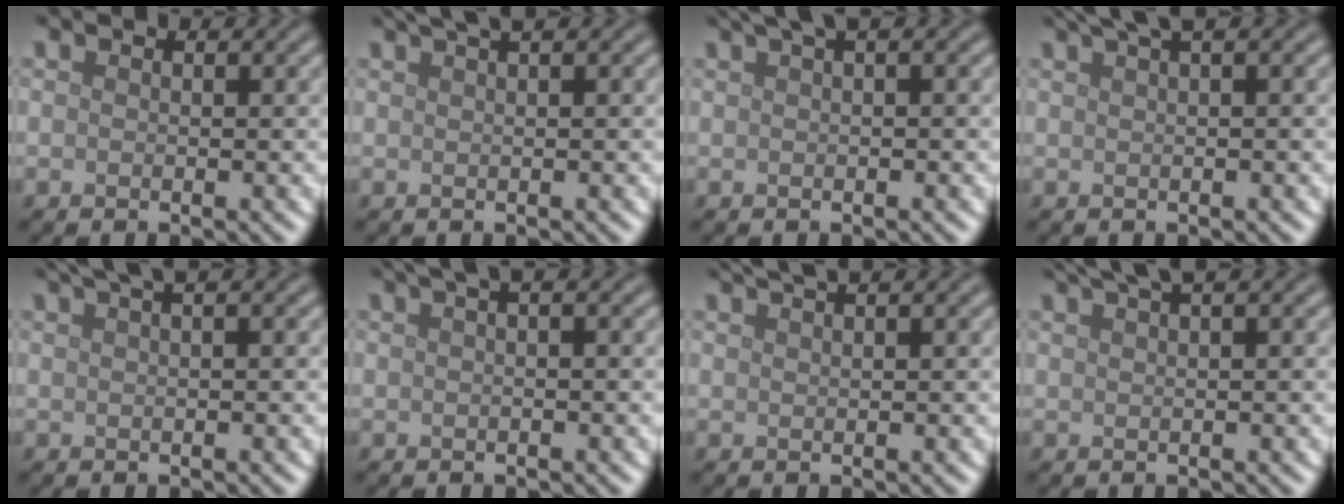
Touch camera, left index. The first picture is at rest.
{"total": 3.0, "force": [2.1, 0.7, 2.0], "torque": [-0.018, 0.007, 0.023]}
{"total": 2.7, "force": [1.5, 0.6, 2.2], "torque": [-0.028, 0.008, 0.025]}
{"total": 3.0, "force": [2.1, 0.5, 2.1], "torque": [-0.026, 0.010, 0.032]}
{"total": 3.2, "force": [2.0, 0.9, 2.3], "torque": [-0.023, 0.007, 0.025]}
{"total": 2.8, "force": [1.2, 0.8, 2.4], "torque": [-0.030, 0.007, 0.013]}
{"total": 2.5, "force": [1.9, 0.4, 1.5], "torque": [-0.016, 0.006, 0.026]}
{"total": 3.0, "force": [2.2, 0.5, 2.0], "torque": [-0.023, 0.010, 0.034]}